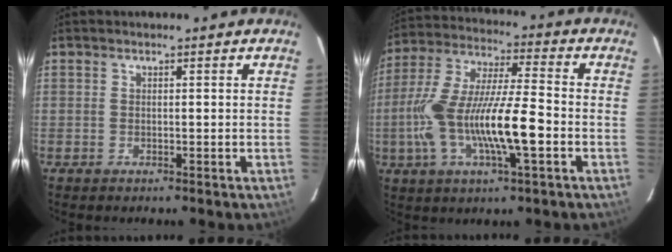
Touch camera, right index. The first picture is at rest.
{"total": 17.8, "force": [-4.5, 3.6, 16.8], "torque": [-0.334, -0.010, -0.083]}